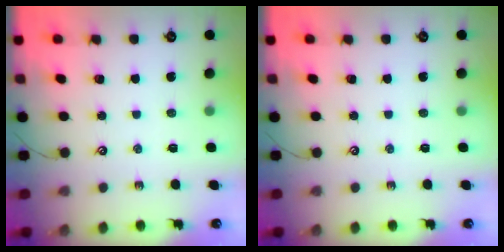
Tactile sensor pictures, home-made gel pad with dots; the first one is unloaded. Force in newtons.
{"total": 0.0}